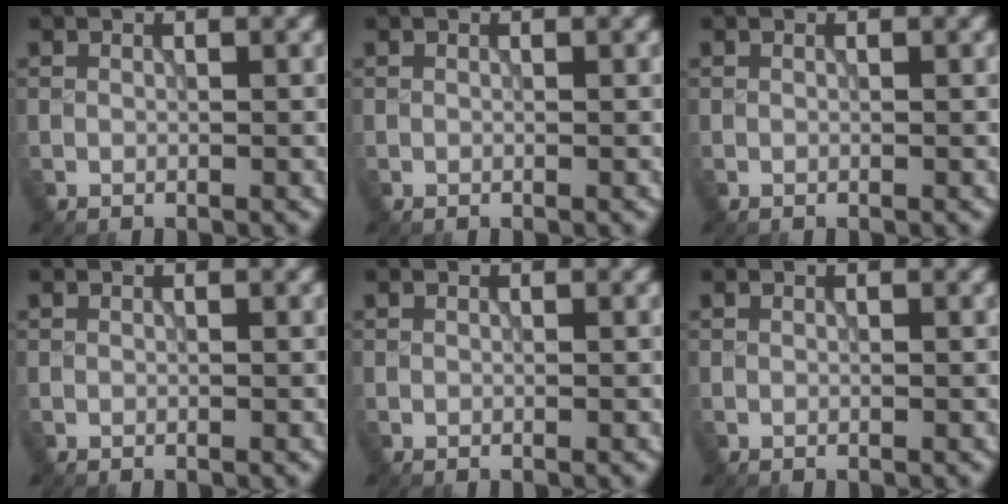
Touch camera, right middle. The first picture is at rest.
{"total": 0.0}
{"total": 0.0}
{"total": 0.0}
{"total": 0.0}
{"total": 0.0}